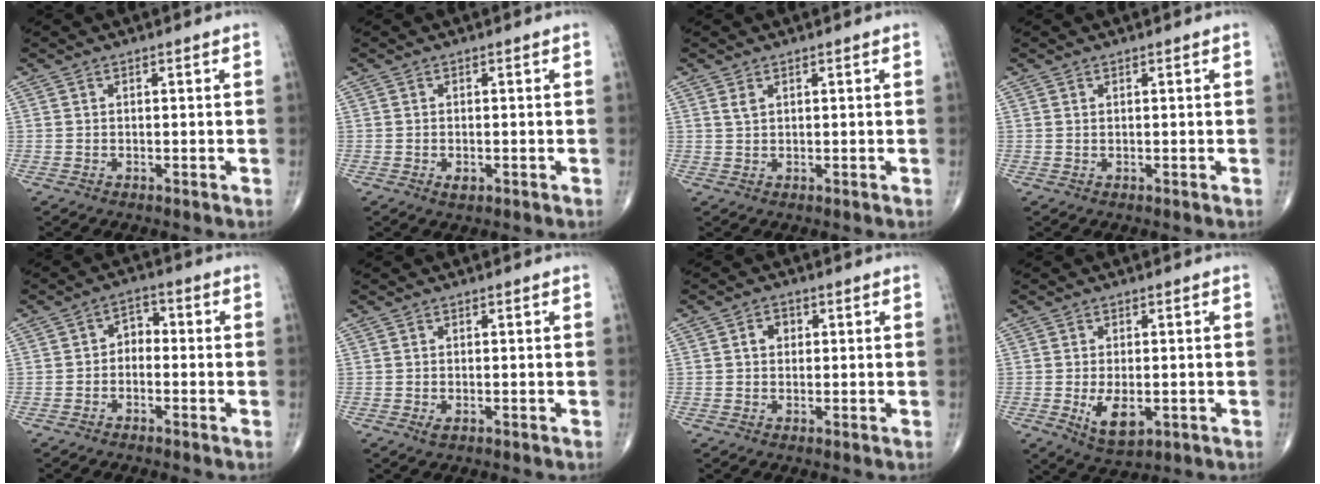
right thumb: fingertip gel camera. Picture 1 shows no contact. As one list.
[{"total": 1.5, "force": [-0.6, 0.8, 1.2], "torque": [-0.016, -0.001, -0.009]}, {"total": 1.1, "force": [0.7, 0.5, 0.8], "torque": [-0.015, 0.003, 0.017]}, {"total": 0.0}, {"total": 3.6, "force": [-0.8, 2.6, 2.3], "torque": [-0.019, 0.023, -0.028]}, {"total": 1.0, "force": [-0.4, 0.4, 0.9], "torque": [-0.017, -0.004, -0.005]}, {"total": 2.5, "force": [0.5, 2.0, 1.4], "torque": [-0.010, 0.006, 0.005]}, {"total": 6.4, "force": [-1.4, 3.2, 5.3], "torque": [-0.085, -0.013, -0.015]}]